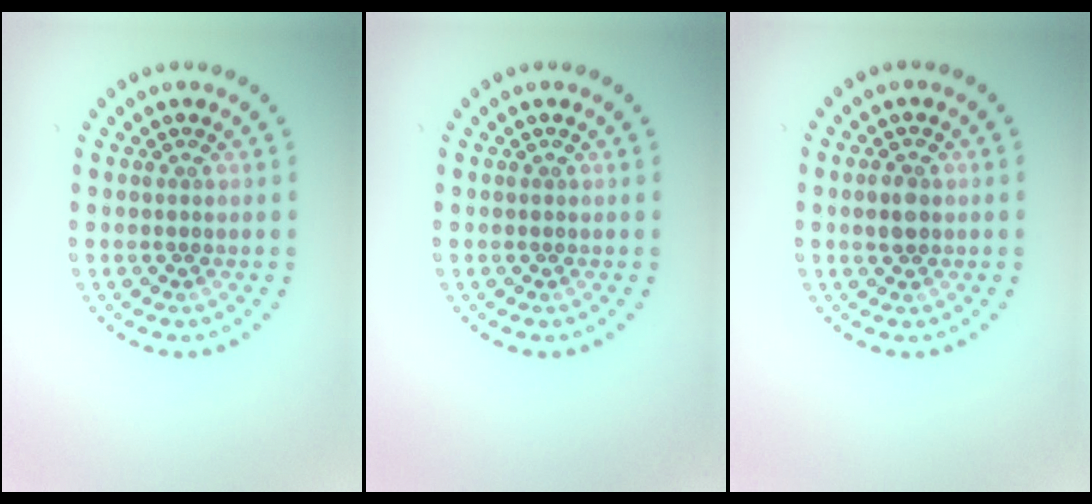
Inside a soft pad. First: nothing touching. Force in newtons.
{"total": 0.0}
{"total": 1.8, "press": 1.8, "slide": 0.2}